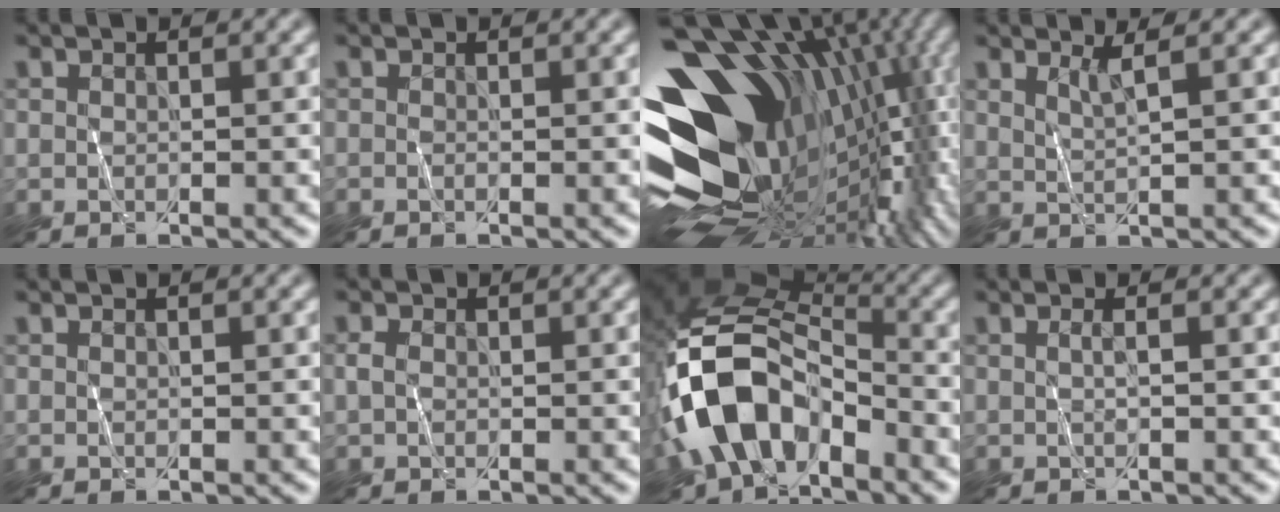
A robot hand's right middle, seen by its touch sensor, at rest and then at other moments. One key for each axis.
{"total": 0.0}
{"total": 17.6, "fx": 1.5, "fy": 11.6, "fz": 13.1, "tx": -0.230, "ty": -0.004, "tz": 0.052}
{"total": 1.1, "fx": 0.6, "fy": 0.2, "fz": 0.9, "tx": -0.010, "ty": 0.001, "tz": 0.020}
{"total": 0.0}
{"total": 0.8, "fx": -0.2, "fy": 0.7, "fz": 0.4, "tx": -0.009, "ty": 0.006, "tz": 0.003}
{"total": 10.3, "fx": -4.6, "fy": 6.2, "fz": 6.8, "tx": -0.138, "ty": 0.014, "tz": -0.084}
{"total": 0.7, "fx": -0.1, "fy": 0.2, "fz": 0.6, "tx": -0.005, "ty": -0.005, "tz": -0.002}